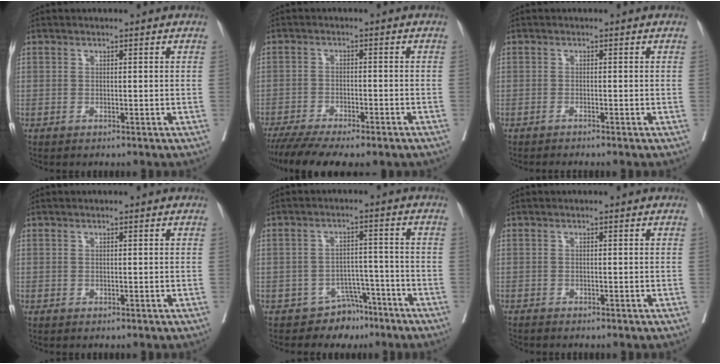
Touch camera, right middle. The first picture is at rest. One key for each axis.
{"total": 13.1, "fx": -10.6, "fy": 2.7, "fz": 7.3, "tx": -0.125, "ty": -0.017, "tz": -0.160}
{"total": 1.4, "fx": -1.2, "fy": -0.4, "fz": 0.6, "tx": -0.008, "ty": 0.003, "tz": -0.019}
{"total": 0.0}
{"total": 5.3, "fx": -4.3, "fy": 3.2, "fz": 0.1, "tx": 0.012, "ty": 0.029, "tz": -0.063}
{"total": 1.4, "fx": -1.3, "fy": 0.1, "fz": 0.1, "tx": -0.008, "ty": -0.005, "tz": -0.025}